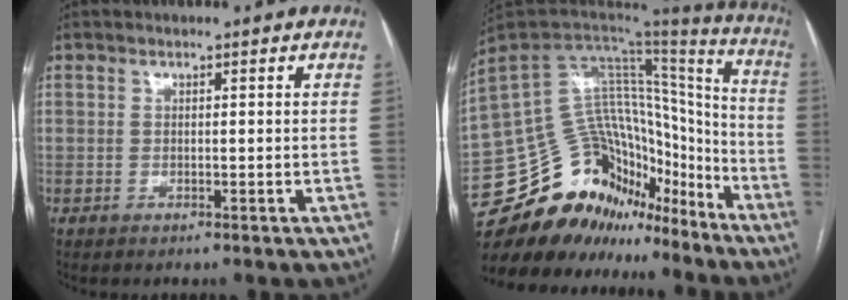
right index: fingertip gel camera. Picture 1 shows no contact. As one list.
[{"total": 25.4, "force": [-19.2, 13.5, 9.6], "torque": [-0.185, 0.060, -0.294]}]